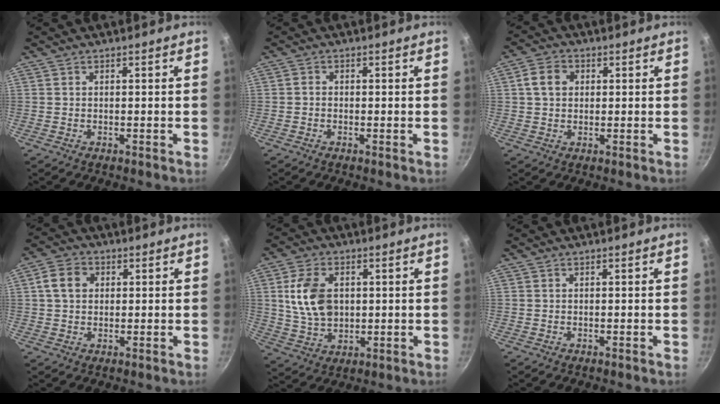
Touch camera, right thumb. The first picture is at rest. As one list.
[{"total": 0.9, "force": [-0.3, 0.7, 0.5], "torque": [-0.014, 0.005, -0.011]}, {"total": 5.2, "force": [1.1, 4.1, 3.0], "torque": [-0.040, 0.008, 0.013]}, {"total": 5.9, "force": [1.3, 4.7, 3.3], "torque": [-0.046, 0.008, 0.014]}, {"total": 11.2, "force": [1.8, 7.6, 8.0], "torque": [-0.137, -0.006, 0.038]}, {"total": 0.0}]